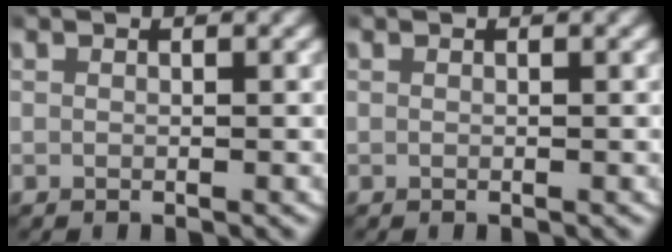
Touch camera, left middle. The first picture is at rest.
{"total": 0.0}